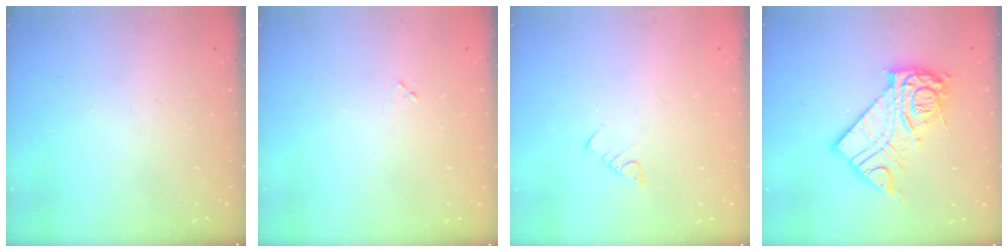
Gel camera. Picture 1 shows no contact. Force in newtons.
{"total": 2.2, "press": 2.2, "slide": 0.1}
{"total": 2.5, "press": 2.5, "slide": 0.5}
{"total": 16.0, "press": 16.0, "slide": 1.3}